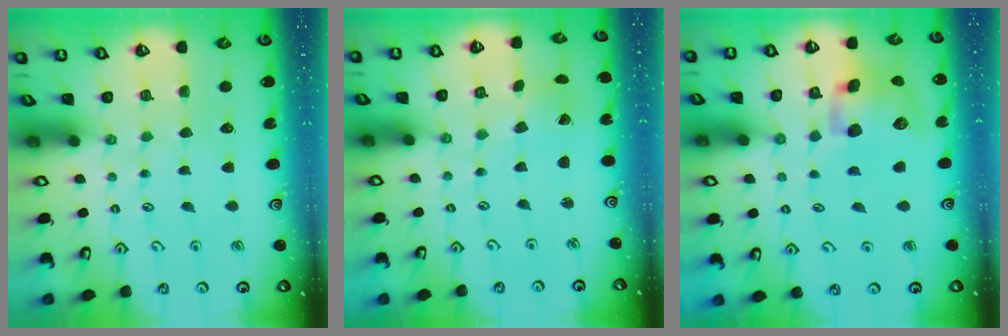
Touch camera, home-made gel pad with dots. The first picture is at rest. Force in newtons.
{"total": 1.4, "press": 1.4, "slide": 0.3}
{"total": 14.6, "press": 14.4, "slide": 2.3}